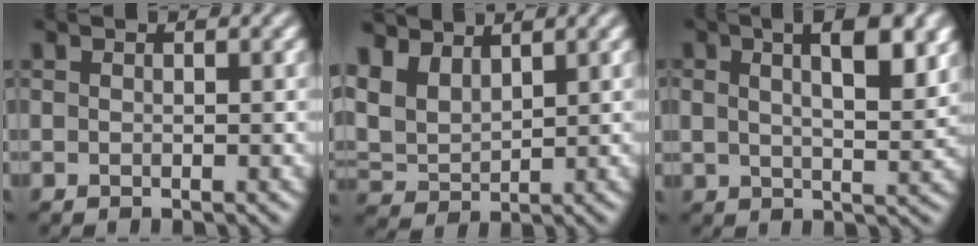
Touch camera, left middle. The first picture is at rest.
{"total": 4.9, "force": [3.1, 2.9, 2.6], "torque": [-0.071, 0.006, 0.058]}
{"total": 7.2, "force": [3.1, 2.6, 5.9], "torque": [-0.072, 0.016, 0.039]}